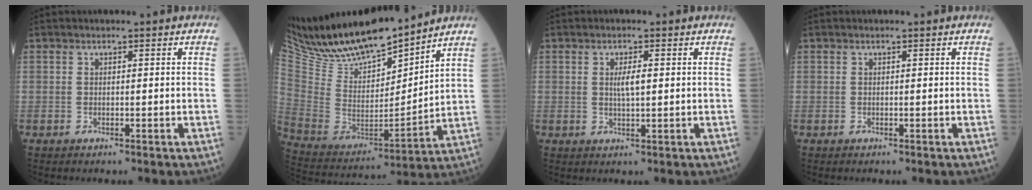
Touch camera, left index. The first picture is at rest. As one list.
[{"total": 20.9, "force": [18.8, 3.9, 8.4], "torque": [-0.171, -0.010, 0.341]}, {"total": 2.5, "force": [0.4, 0.6, 2.4], "torque": [-0.049, -0.002, 0.009]}, {"total": 0.0}]